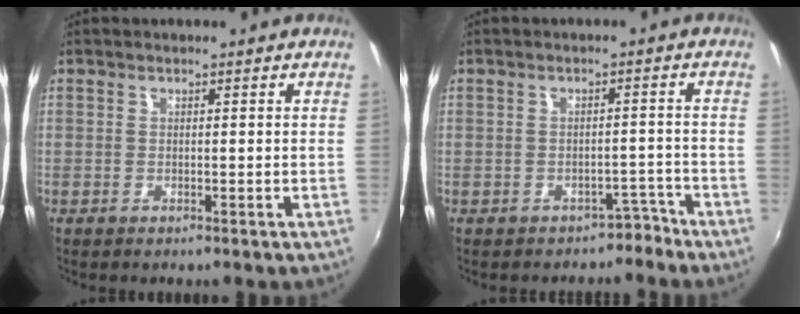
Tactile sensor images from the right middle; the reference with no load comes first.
{"total": 2.9, "force": [-2.4, 1.5, 0.0], "torque": [0.010, 0.026, -0.022]}